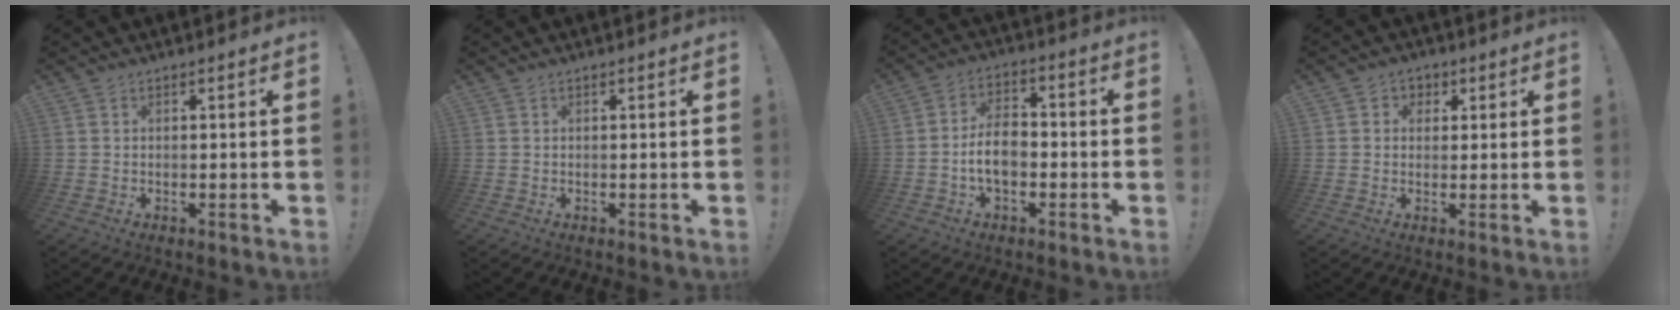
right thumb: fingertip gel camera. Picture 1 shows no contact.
{"total": 0.0}
{"total": 8.9, "force": [-2.4, 5.5, 6.6], "torque": [-0.121, 0.014, -0.042]}
{"total": 3.4, "force": [0.8, 3.2, 1.0], "torque": [-0.004, -0.002, 0.012]}